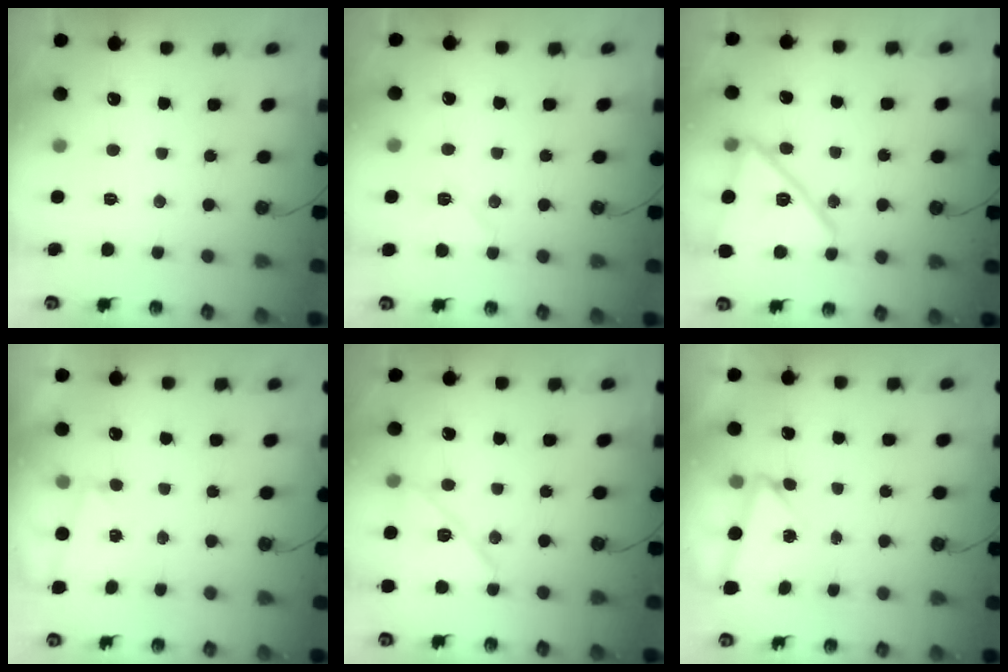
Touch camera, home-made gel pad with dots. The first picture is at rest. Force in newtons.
{"total": 6.8, "press": 6.6, "slide": 1.7}
{"total": 16.7, "press": 16.7, "slide": 1.0}
{"total": 1.6, "press": 0.8, "slide": 1.4}
{"total": 12.3, "press": 12.2, "slide": 1.3}
{"total": 3.0, "press": 2.5, "slide": 1.8}